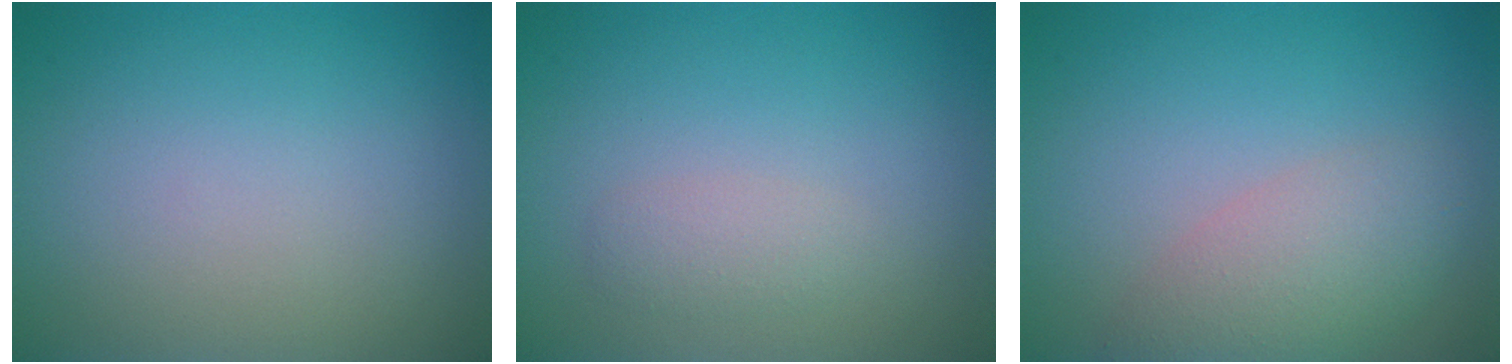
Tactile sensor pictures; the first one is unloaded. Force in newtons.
{"total": 1.3, "press": 1.3, "slide": 0.1}
{"total": 4.2, "press": 4.2, "slide": 0.3}